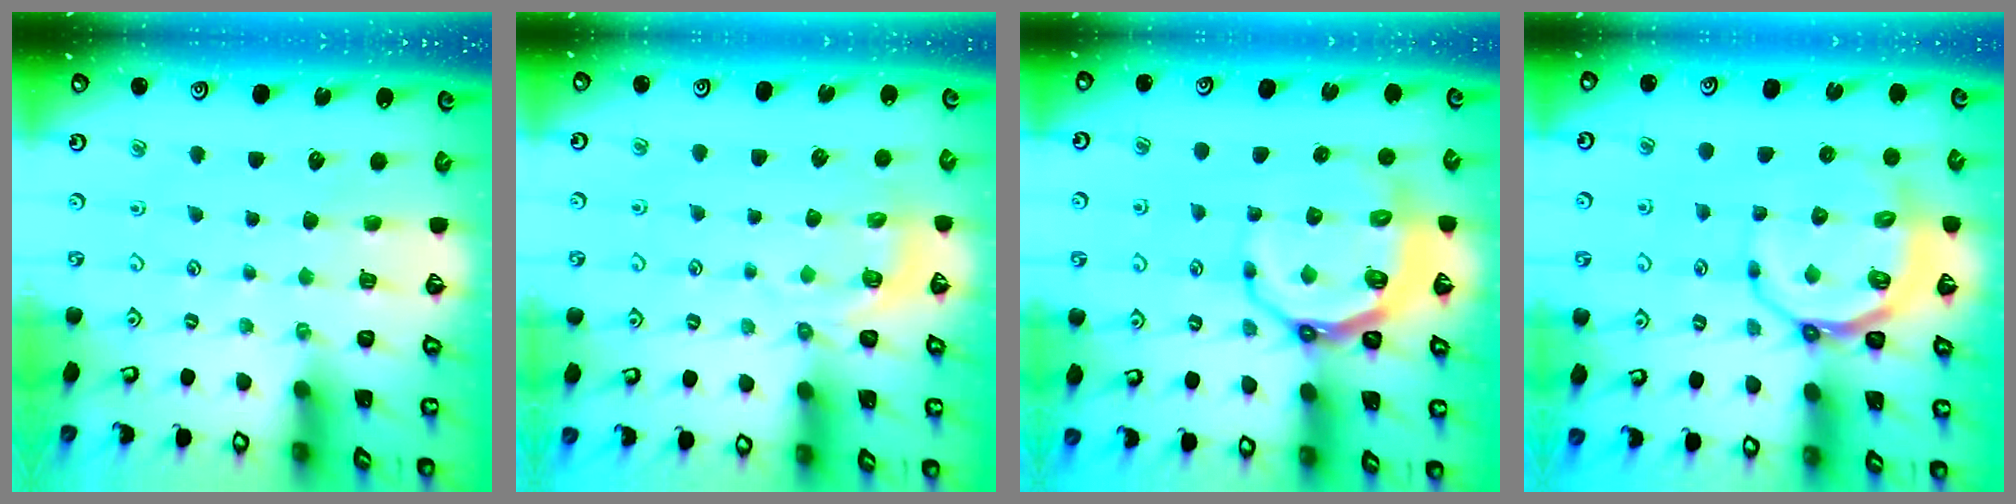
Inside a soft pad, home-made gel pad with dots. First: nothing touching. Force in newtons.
{"total": 4.5, "press": 4.1, "slide": 2.0}
{"total": 8.7, "press": 7.9, "slide": 3.8}
{"total": 9.2, "press": 8.5, "slide": 3.5}